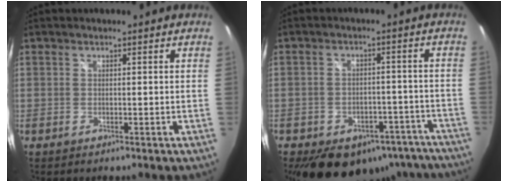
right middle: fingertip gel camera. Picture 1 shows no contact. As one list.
[{"total": 20.2, "force": [-14.4, 11.5, 8.3], "torque": [-0.167, 0.019, -0.159]}]